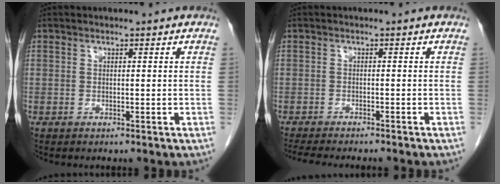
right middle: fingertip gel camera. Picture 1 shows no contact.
{"total": 9.9, "force": [-8.7, 1.3, 4.6], "torque": [-0.058, -0.014, -0.119]}